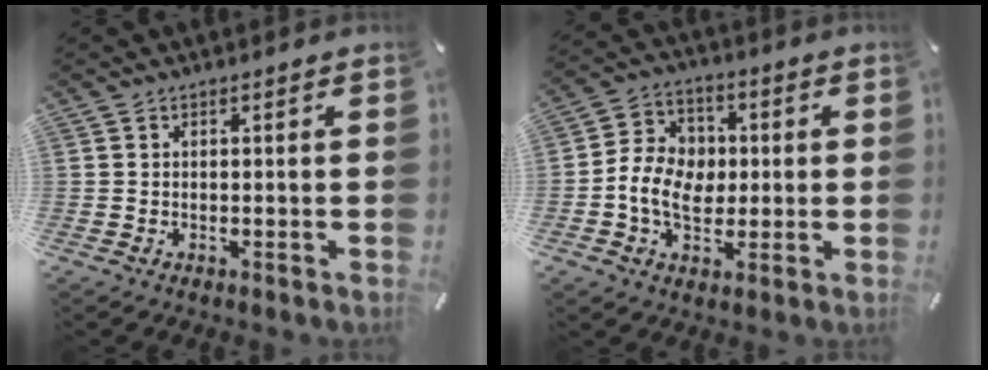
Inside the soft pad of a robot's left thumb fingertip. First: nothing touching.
{"total": 9.7, "force": [-1.1, 8.0, 5.3], "torque": [-0.108, 0.024, -0.015]}